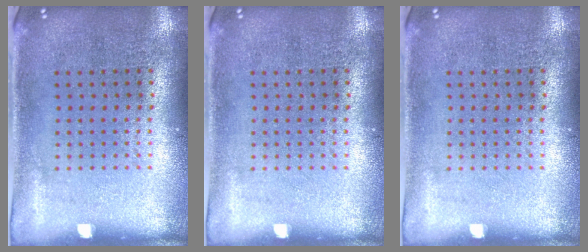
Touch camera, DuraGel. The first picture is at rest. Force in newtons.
{"total": 0.0}
{"total": 0.0}